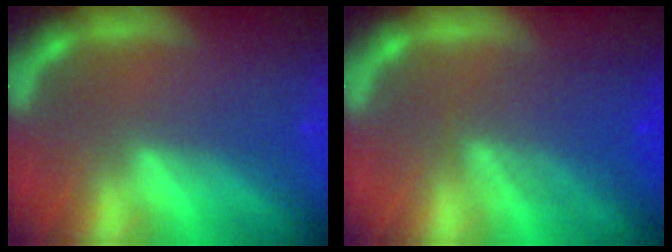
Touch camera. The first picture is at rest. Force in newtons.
{"total": 5.5}